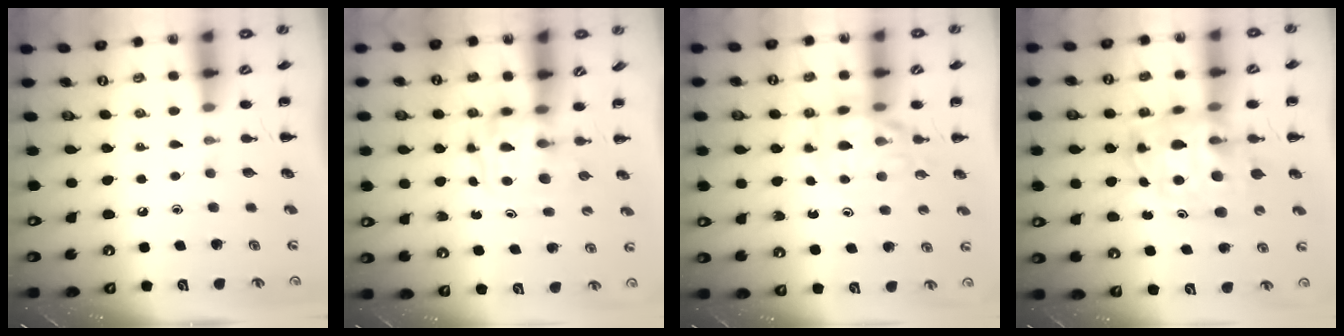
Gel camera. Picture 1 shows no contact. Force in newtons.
{"total": 3.4, "press": 3.4, "slide": 0.2}
{"total": 10.1, "press": 9.6, "slide": 3.1}
{"total": 12.1, "press": 11.5, "slide": 3.6}